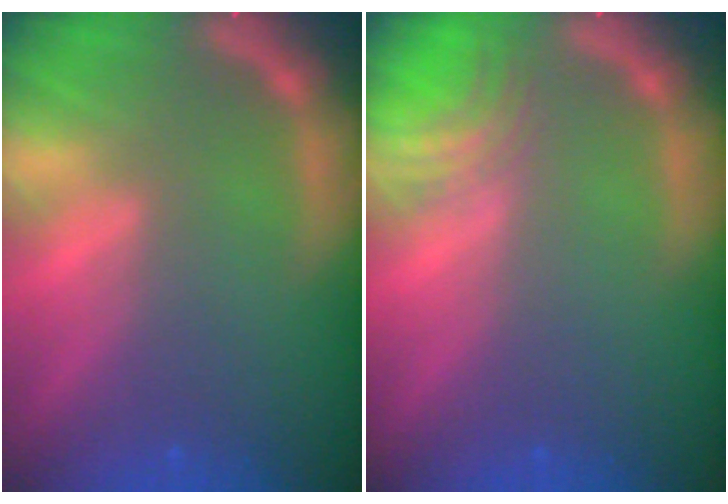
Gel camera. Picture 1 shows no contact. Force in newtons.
{"total": 3.0}